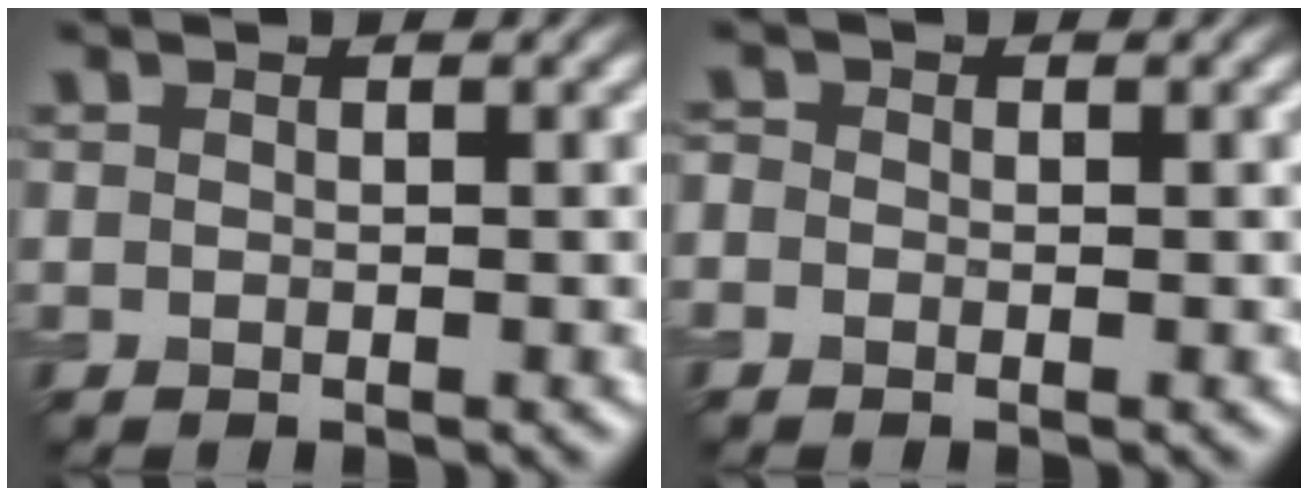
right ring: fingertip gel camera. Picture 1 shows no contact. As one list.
[{"total": 0.8, "force": [-0.3, 0.7, 0.2], "torque": [-0.003, -0.003, -0.010]}]